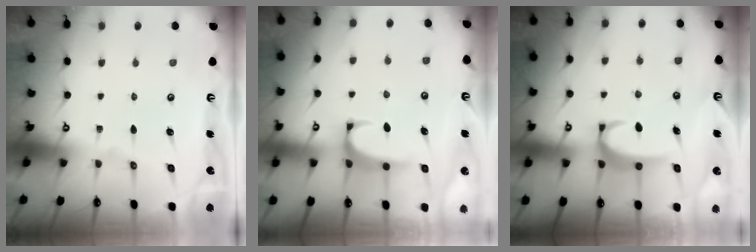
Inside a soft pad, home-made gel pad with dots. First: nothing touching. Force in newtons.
{"total": 0.8, "press": 0.6, "slide": 0.6}
{"total": 3.5, "press": 3.4, "slide": 0.5}